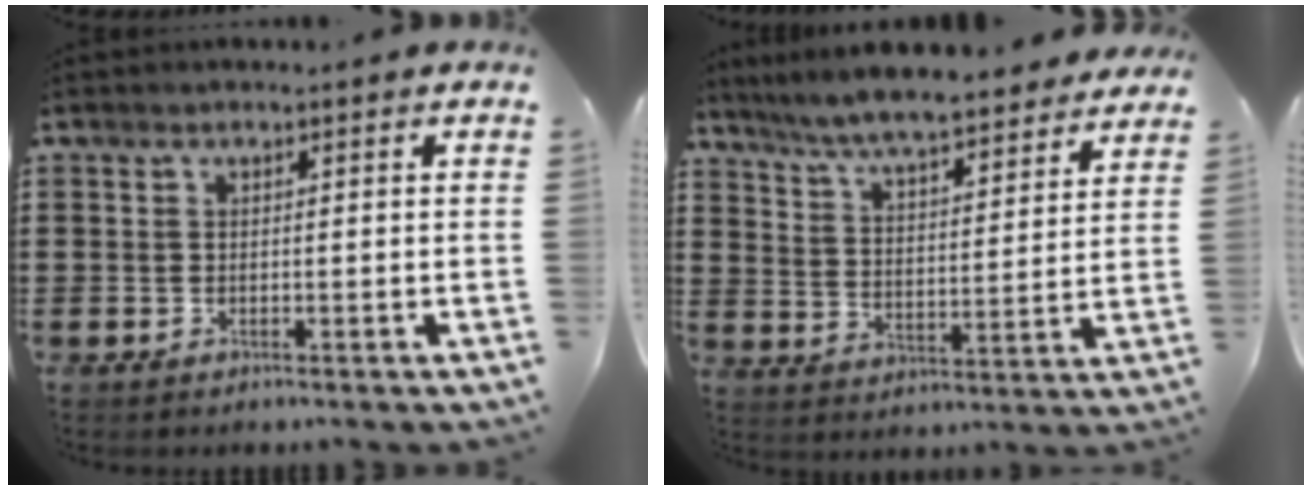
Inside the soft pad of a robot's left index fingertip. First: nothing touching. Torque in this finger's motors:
{"motor_torque": [1.14, -0.99, 0.82, 0.21]}